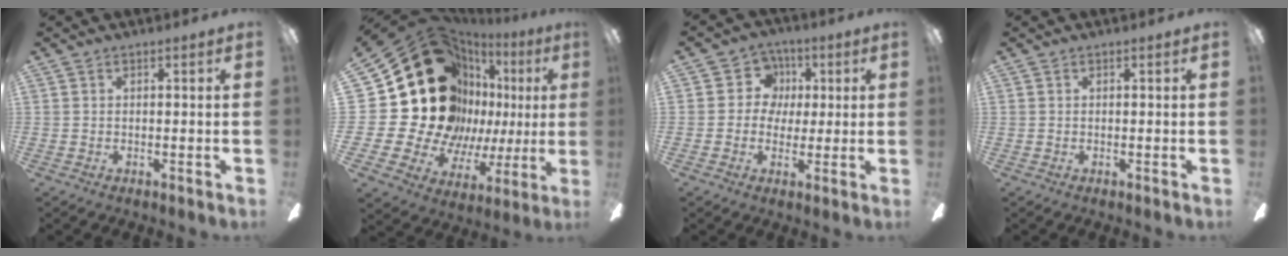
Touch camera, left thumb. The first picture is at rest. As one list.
[{"total": 34.4, "force": [7.5, 25.7, 21.7], "torque": [-0.415, -0.078, 0.208]}, {"total": 7.6, "force": [1.0, 7.4, 1.6], "torque": [-0.024, 0.007, 0.016]}, {"total": 0.0}]